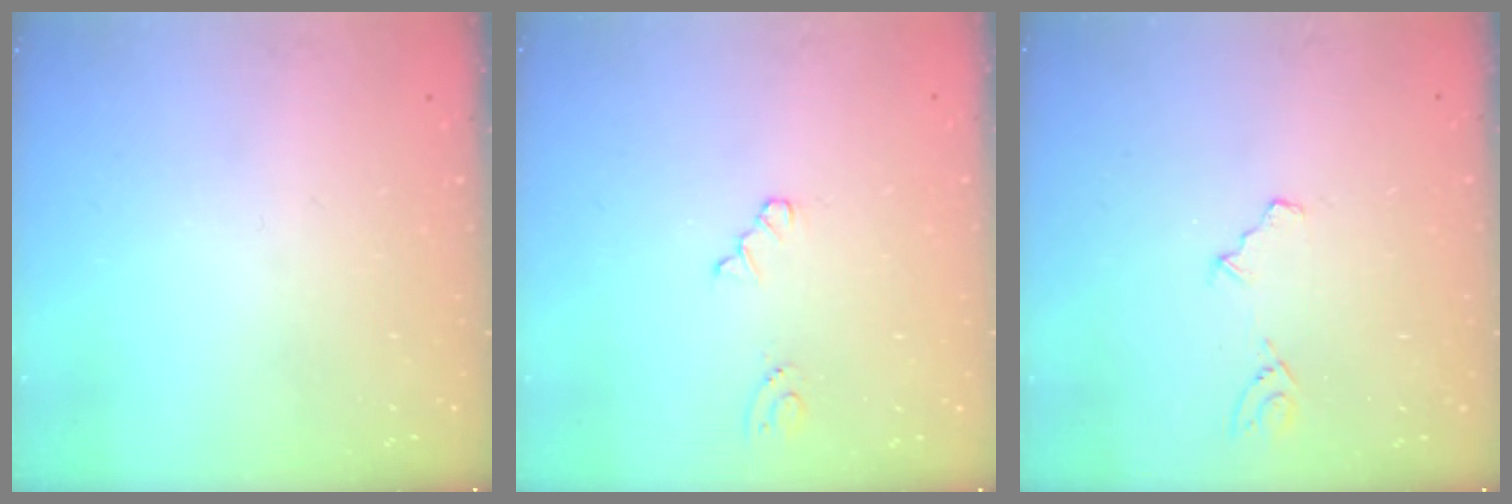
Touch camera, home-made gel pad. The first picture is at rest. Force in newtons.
{"total": 2.8, "press": 2.7, "slide": 0.4}
{"total": 5.7, "press": 5.5, "slide": 1.6}